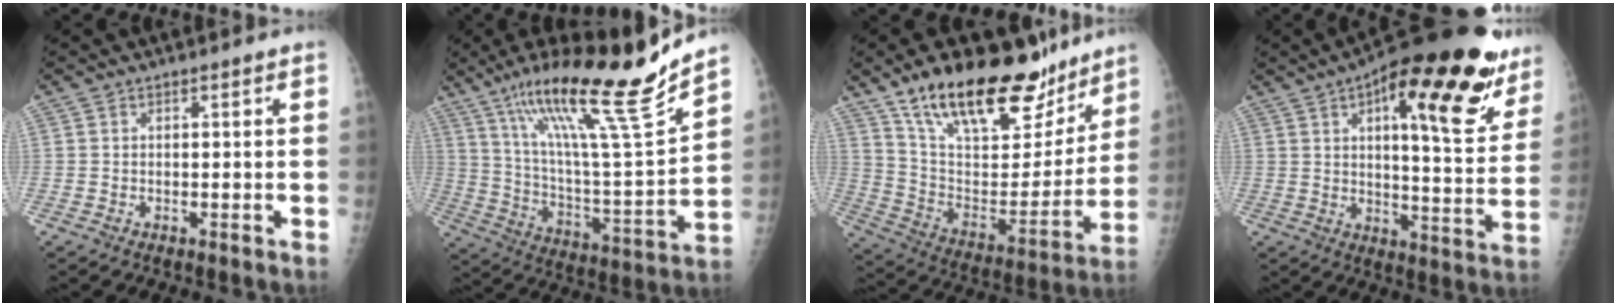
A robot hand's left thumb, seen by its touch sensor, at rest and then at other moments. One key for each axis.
{"total": 24.5, "fx": 17.5, "fy": 1.9, "fz": 17.1, "tx": -0.258, "ty": -0.072, "tz": 0.304}
{"total": 27.3, "fx": 19.1, "fy": 11.4, "fz": 15.9, "tx": -0.215, "ty": -0.065, "tz": 0.317}
{"total": 25.4, "fx": 13.8, "fy": 8.4, "fz": 19.6, "tx": -0.237, "ty": -0.037, "tz": 0.195}